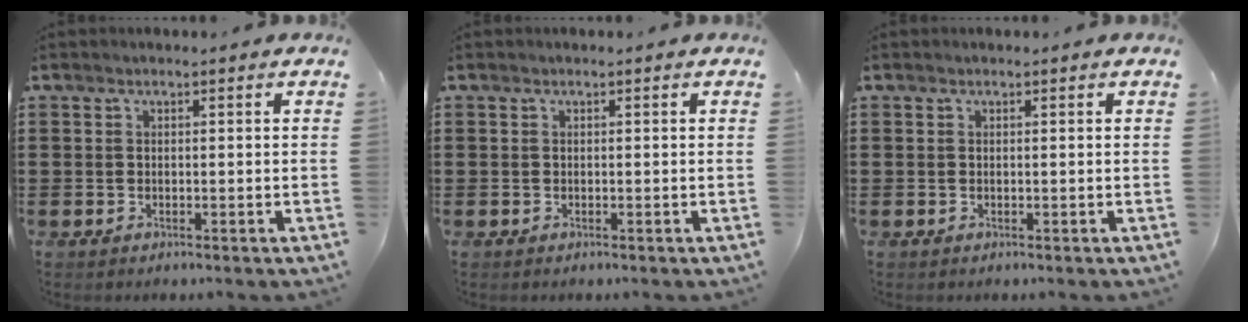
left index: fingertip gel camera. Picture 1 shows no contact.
{"total": 0.0}
{"total": 0.0}